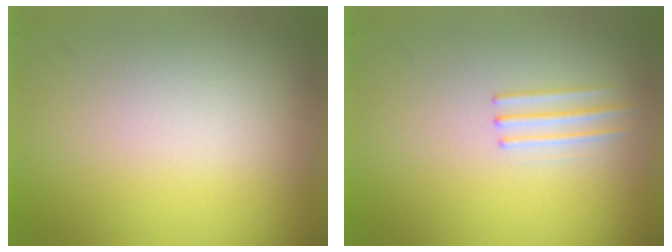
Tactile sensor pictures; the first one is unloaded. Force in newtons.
{"total": 1.1}